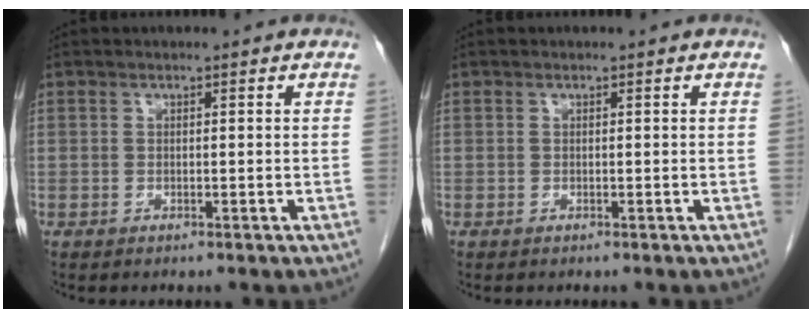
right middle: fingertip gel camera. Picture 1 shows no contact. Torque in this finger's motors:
{"motor_torque": [-0.27, -0.26, -0.01, -0.01]}